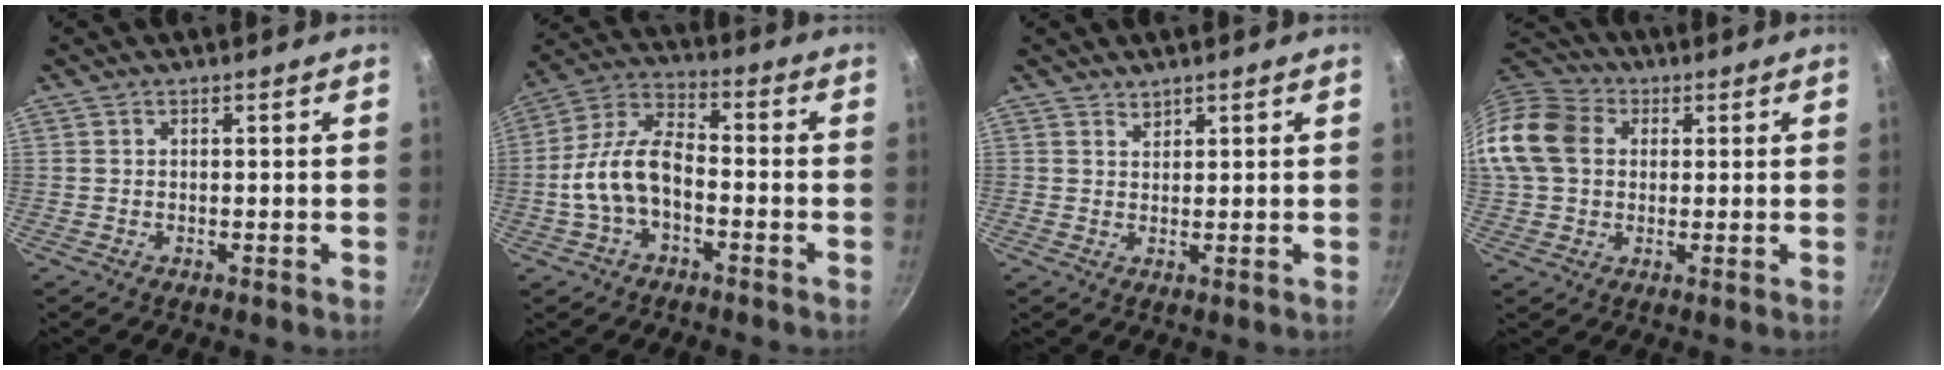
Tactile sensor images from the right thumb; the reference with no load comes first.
{"total": 11.7, "force": [-3.0, 6.5, 9.2], "torque": [-0.161, 0.047, -0.068]}
{"total": 1.3, "force": [1.2, 0.7, 0.2], "torque": [0.004, -0.009, 0.020]}
{"total": 14.2, "force": [2.1, 11.3, 8.3], "torque": [-0.148, 0.025, 0.024]}